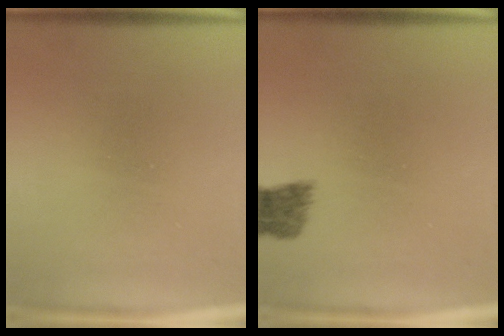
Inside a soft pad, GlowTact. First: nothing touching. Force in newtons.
{"total": 1.9}